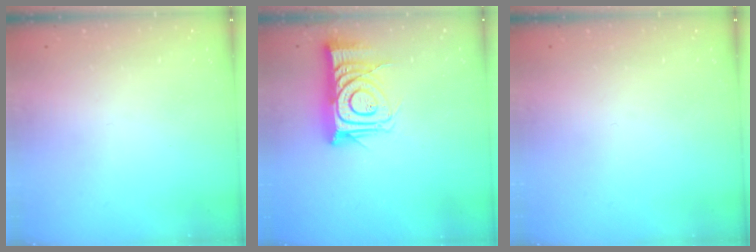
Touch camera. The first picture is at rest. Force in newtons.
{"total": 14.6, "press": 14.6, "slide": 1.0}
{"total": 0.0}